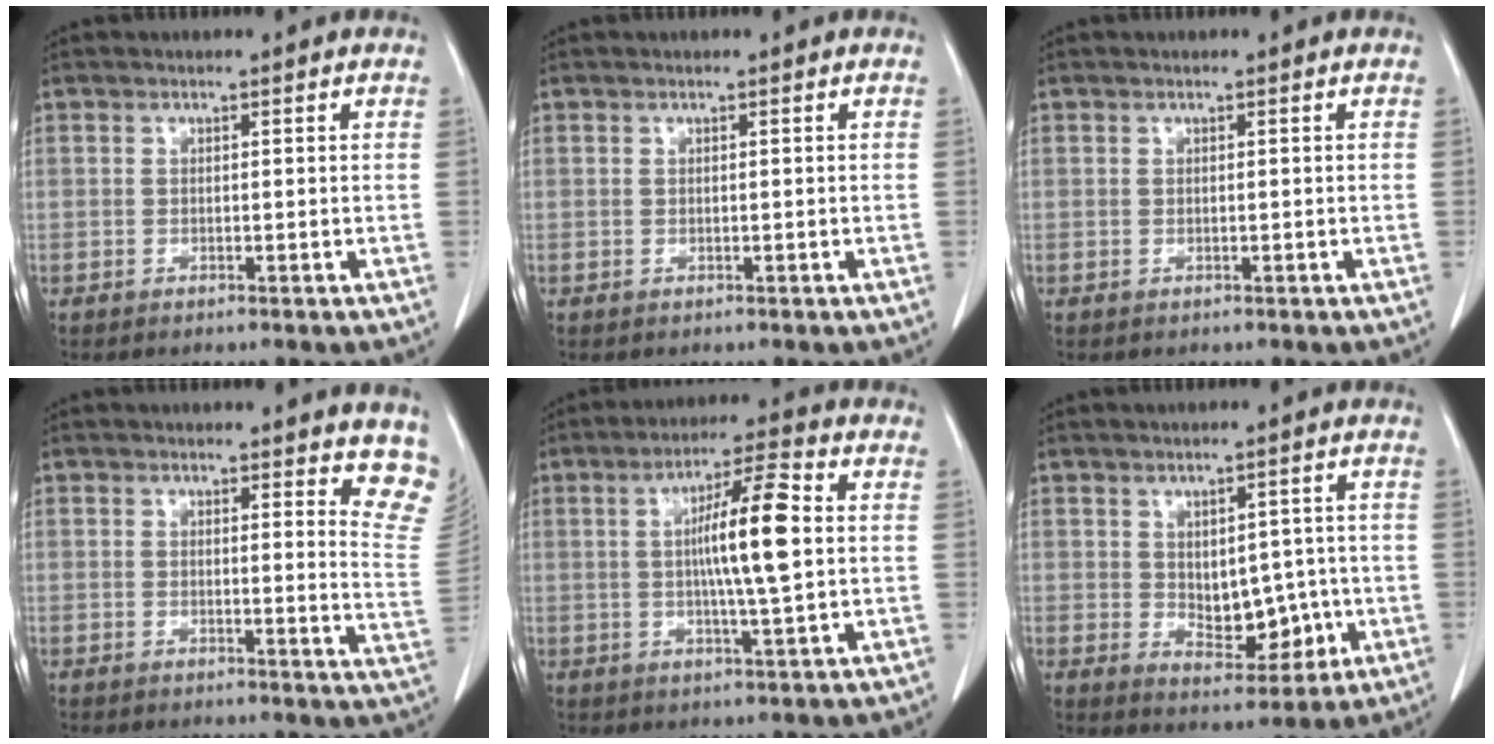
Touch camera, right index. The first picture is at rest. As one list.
[{"total": 0.0}, {"total": 0.0}, {"total": 7.9, "force": [6.9, 1.4, 3.7], "torque": [-0.019, -0.037, 0.046]}, {"total": 10.6, "force": [0.8, 0.6, 10.5], "torque": [-0.180, 0.006, 0.010]}, {"total": 7.2, "force": [-0.6, 4.3, 5.7], "torque": [-0.074, 0.003, 0.008]}]